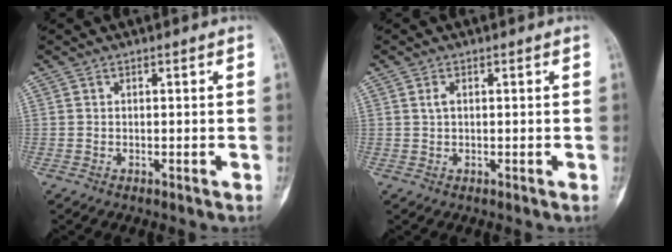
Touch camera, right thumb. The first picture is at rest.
{"total": 1.2, "force": [0.3, 0.7, 1.0], "torque": [-0.022, 0.002, 0.007]}